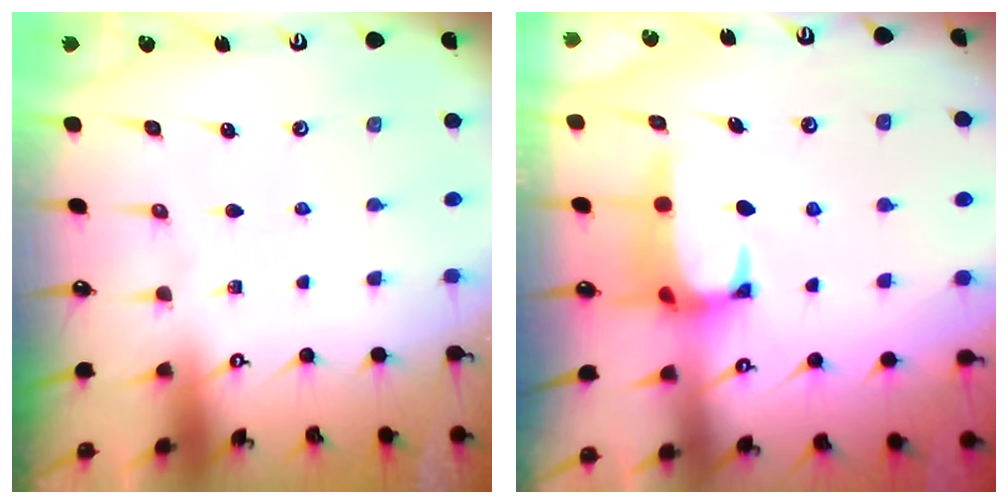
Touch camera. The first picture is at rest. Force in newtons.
{"total": 1.4, "press": 1.2, "slide": 0.7}